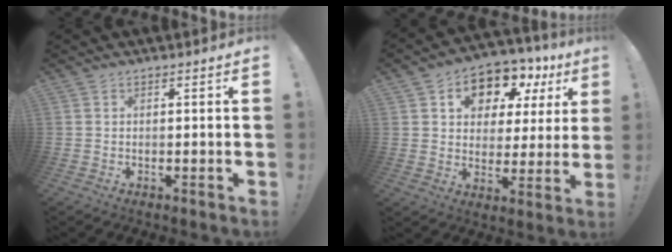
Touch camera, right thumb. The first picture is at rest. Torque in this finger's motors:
{"motor_torque": [0.94, 2.67, 0.87, 0.22, 0.05]}